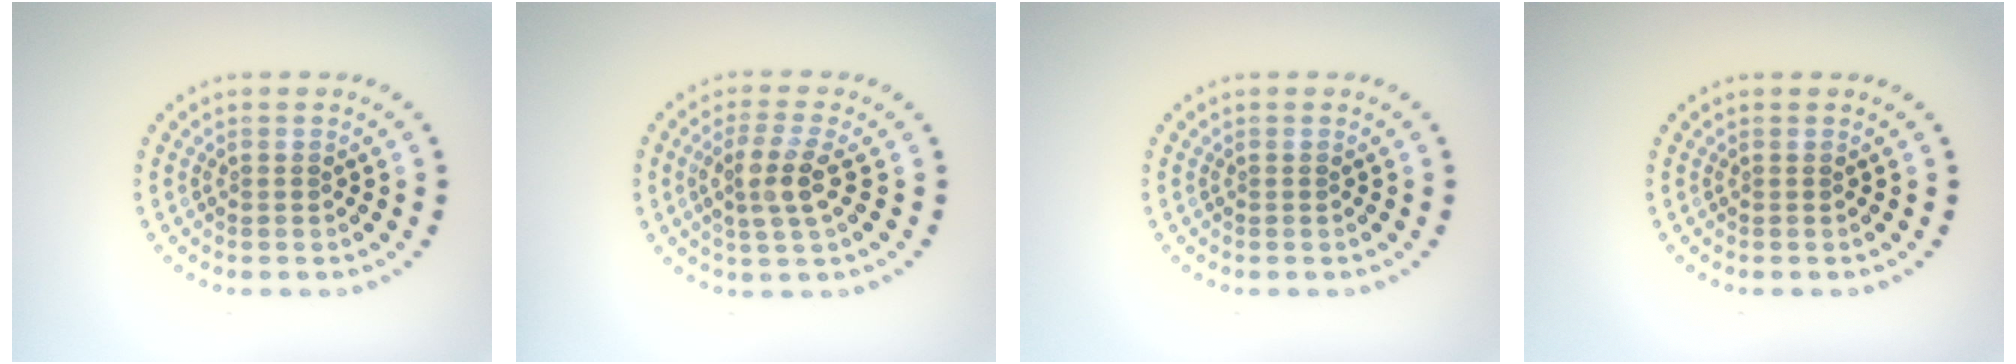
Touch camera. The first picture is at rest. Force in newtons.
{"total": 3.2, "press": 2.9, "slide": 1.5}
{"total": 0.0}
{"total": 0.0}